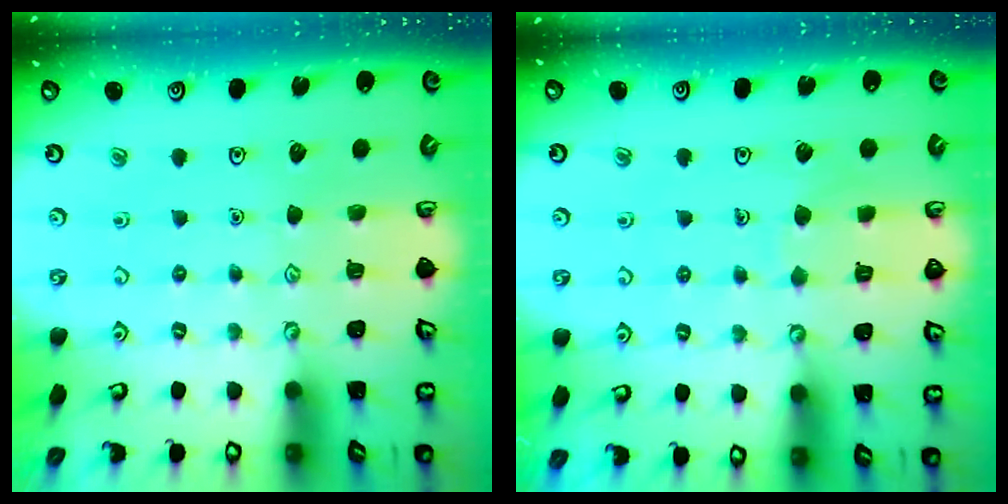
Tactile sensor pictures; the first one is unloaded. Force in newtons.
{"total": 3.9, "press": 3.9, "slide": 0.3}